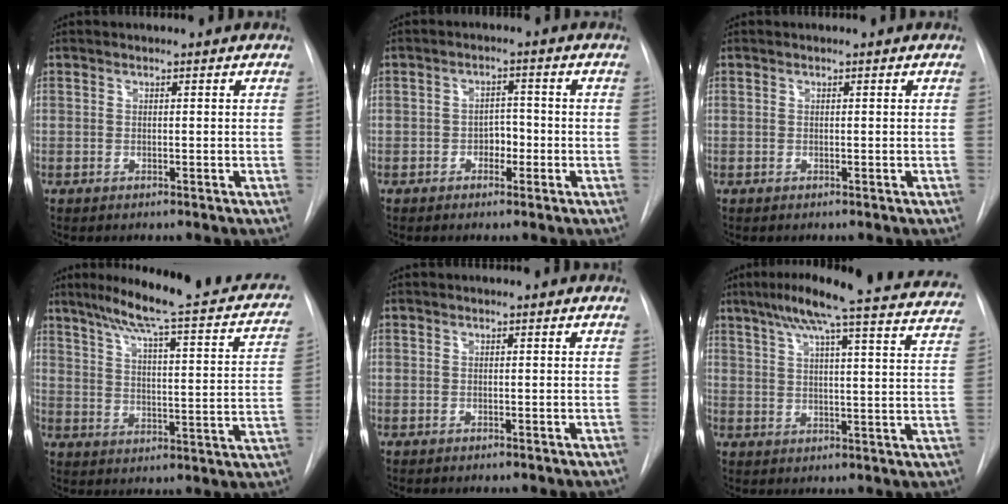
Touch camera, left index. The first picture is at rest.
{"total": 2.9, "force": [-1.5, 1.7, 1.8], "torque": [-0.018, 0.006, -0.022]}
{"total": 0.0}
{"total": 24.1, "force": [19.5, 3.2, 13.8], "torque": [-0.192, -0.011, 0.243]}
{"total": 0.0}
{"total": 25.8, "force": [22.4, 1.9, 12.6], "torque": [-0.182, -0.030, 0.267]}